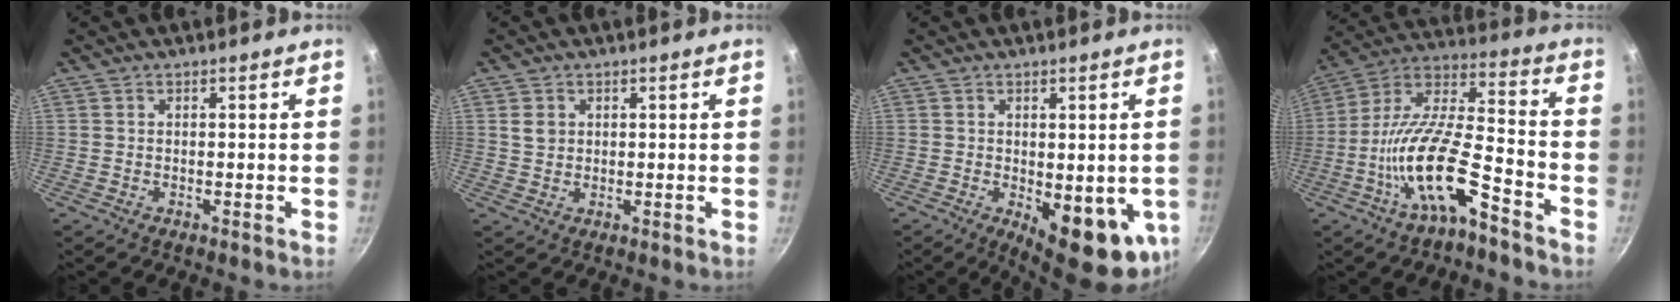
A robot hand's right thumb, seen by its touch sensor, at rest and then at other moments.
{"total": 2.6, "force": [0.8, 2.1, 1.2], "torque": [-0.015, -0.004, 0.019]}
{"total": 14.8, "force": [-4.8, 6.4, 12.5], "torque": [-0.130, -0.012, -0.047]}
{"total": 16.8, "force": [-7.9, 5.0, 13.9], "torque": [-0.278, 0.071, -0.144]}